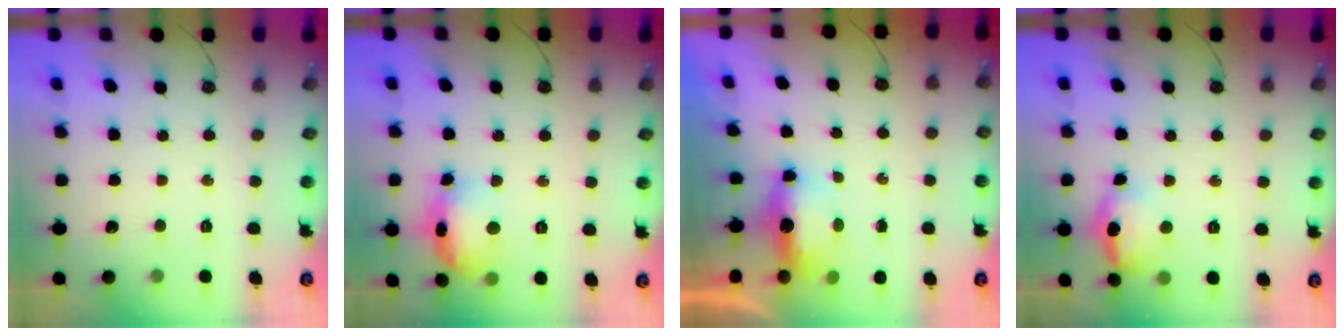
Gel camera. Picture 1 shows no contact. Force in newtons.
{"total": 15.0, "press": 15.0, "slide": 1.3}
{"total": 7.0, "press": 6.5, "slide": 2.6}
{"total": 13.3, "press": 13.2, "slide": 1.8}